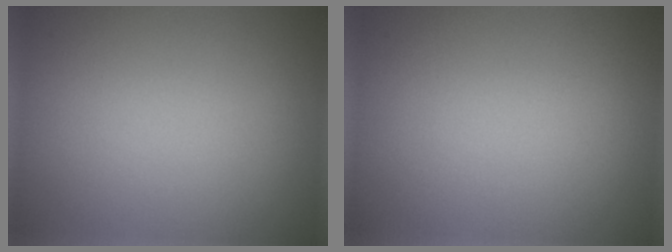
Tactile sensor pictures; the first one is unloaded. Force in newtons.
{"total": 0.0}